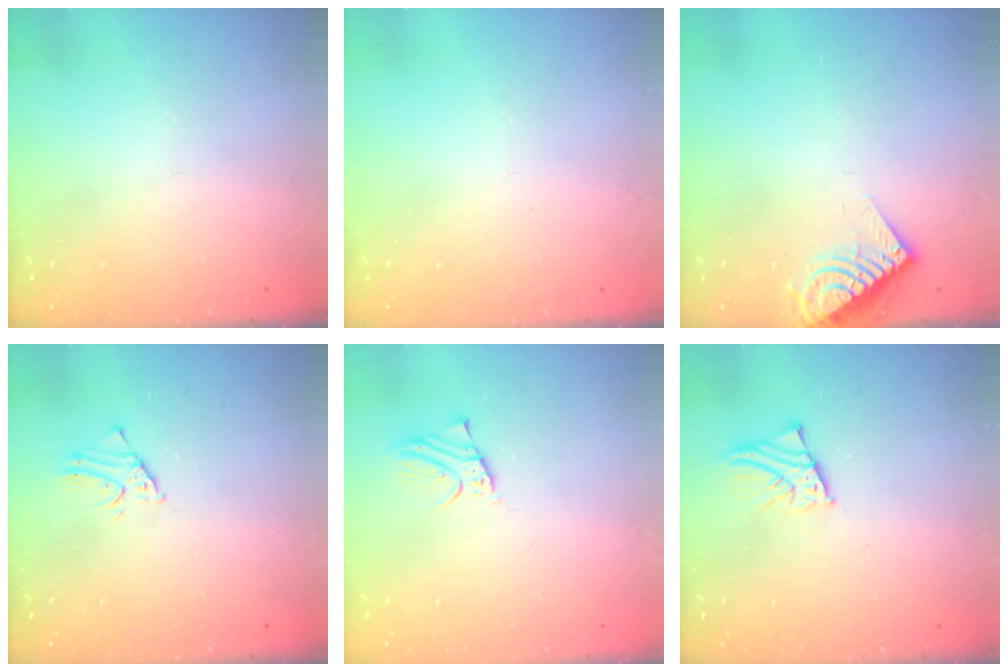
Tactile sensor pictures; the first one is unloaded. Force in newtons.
{"total": 0.0}
{"total": 8.0, "press": 8.0, "slide": 0.2}
{"total": 1.5, "press": 1.5, "slide": 0.1}
{"total": 2.6, "press": 2.6, "slide": 0.0}
{"total": 2.1, "press": 2.1, "slide": 0.1}